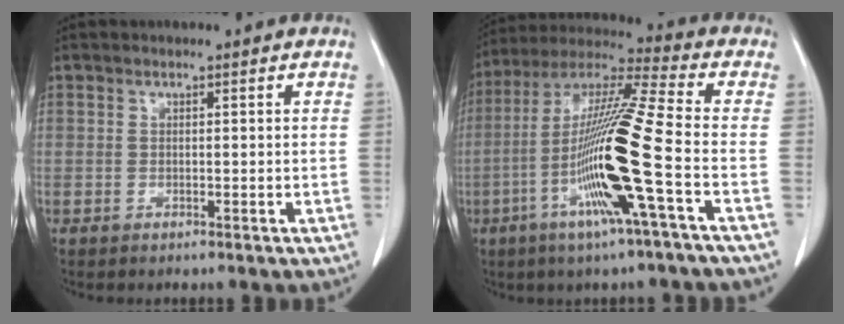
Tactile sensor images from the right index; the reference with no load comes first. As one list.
[{"total": 17.4, "force": [-5.0, -1.3, 16.6], "torque": [-0.326, -0.012, -0.107]}]